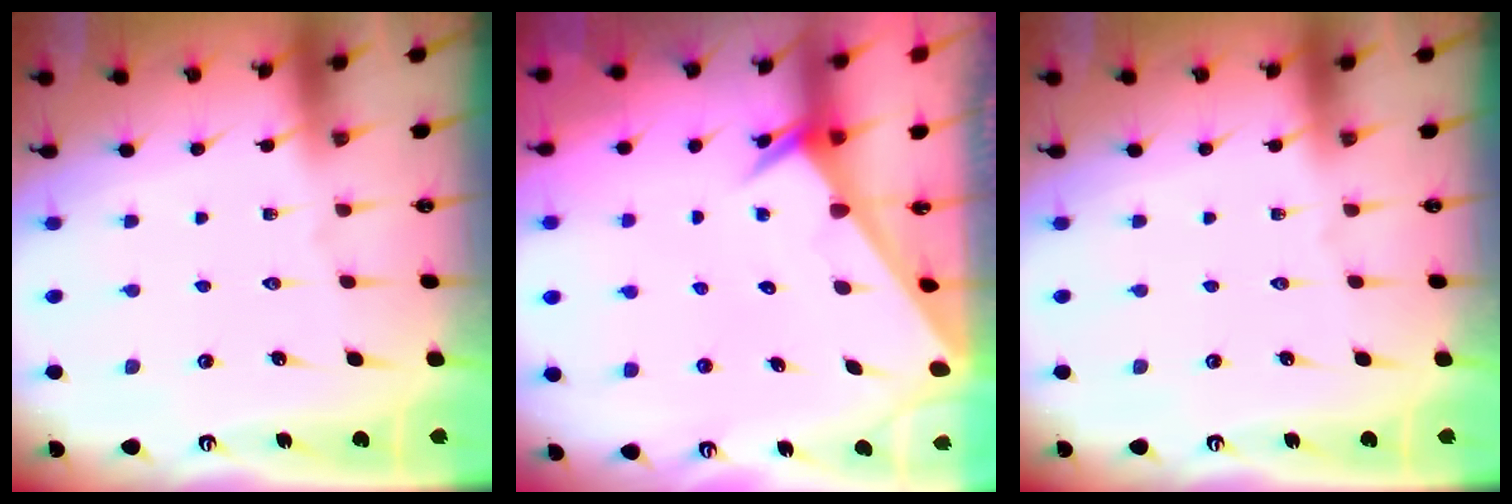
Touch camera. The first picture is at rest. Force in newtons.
{"total": 2.3, "press": 2.3, "slide": 0.1}
{"total": 0.0}